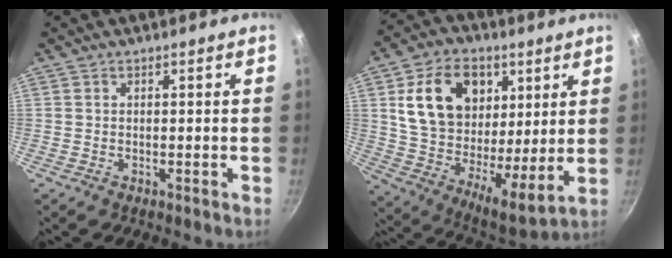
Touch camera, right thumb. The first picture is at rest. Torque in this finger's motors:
{"motor_torque": [-1.27, 2.11, 1.00, -0.05, 0.26]}